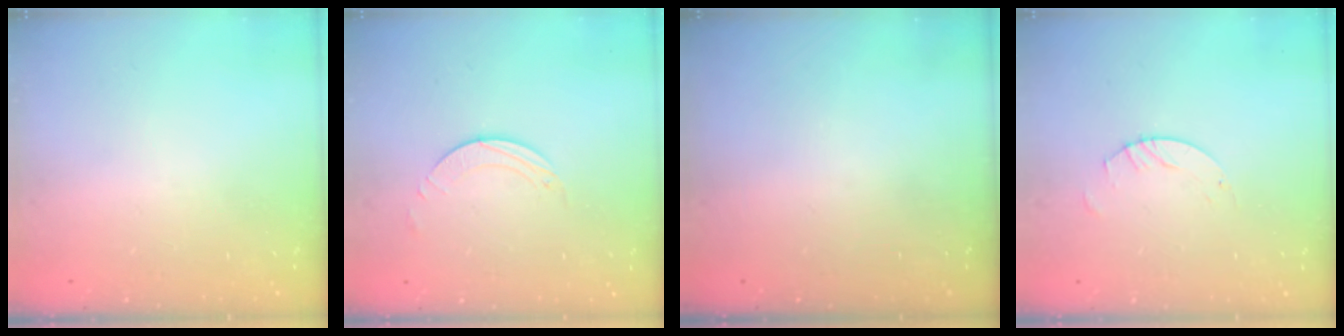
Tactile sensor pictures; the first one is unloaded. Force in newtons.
{"total": 2.0, "press": 2.0, "slide": 0.2}
{"total": 0.0}
{"total": 2.5, "press": 2.5, "slide": 0.1}